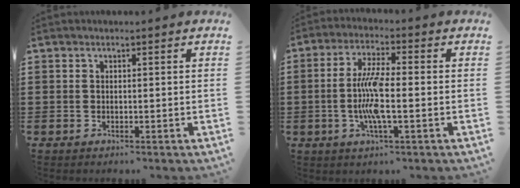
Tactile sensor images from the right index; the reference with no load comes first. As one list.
[{"total": 7.5, "force": [-1.2, 1.6, 7.2], "torque": [-0.155, -0.008, -0.030]}]